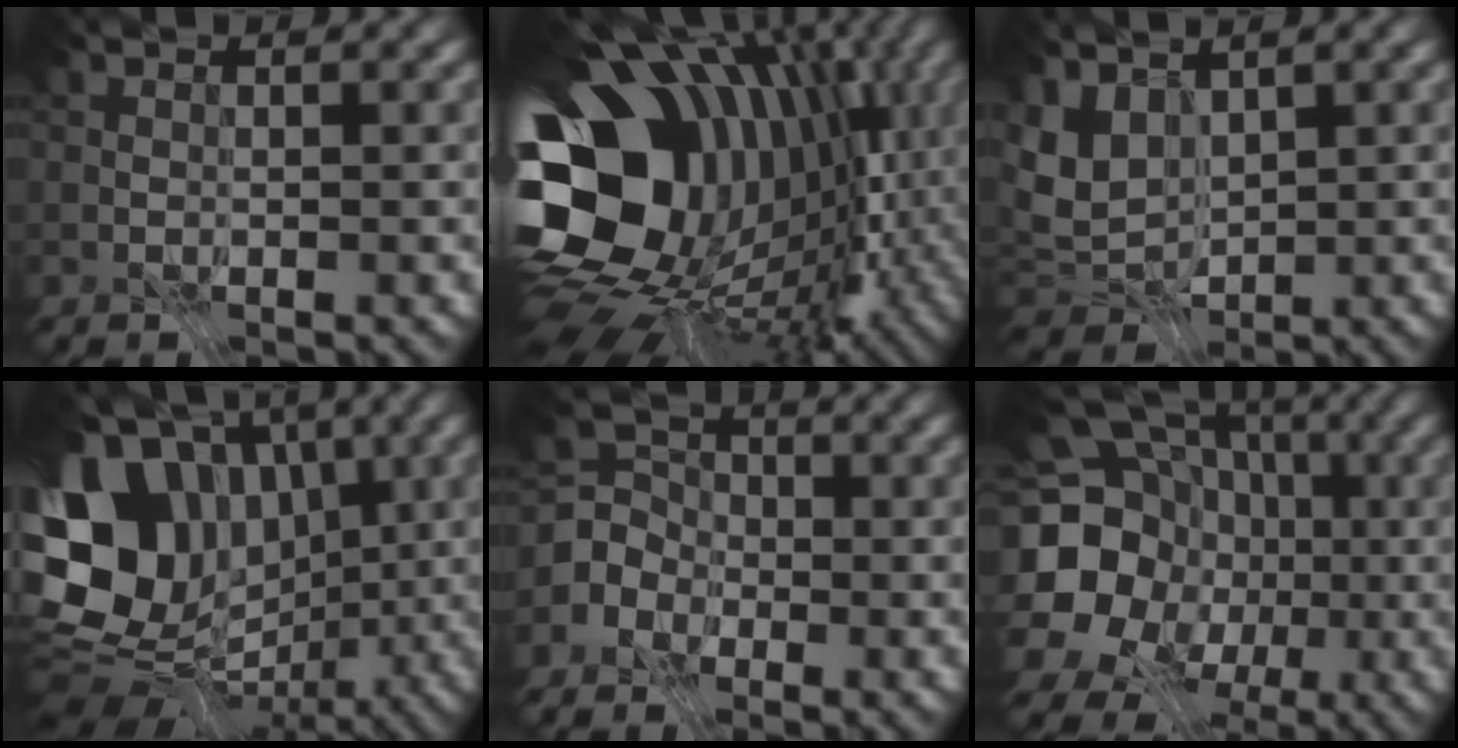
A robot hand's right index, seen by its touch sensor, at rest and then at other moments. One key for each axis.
{"total": 19.3, "fx": 0.6, "fy": 14.3, "fz": 13.0, "tx": -0.245, "ty": -0.025, "tz": 0.042}
{"total": 5.3, "fx": 1.7, "fy": 3.6, "fz": 3.5, "tx": -0.078, "ty": 0.001, "tz": 0.028}
{"total": 15.1, "fx": 0.3, "fy": 11.9, "fz": 9.4, "tx": -0.196, "ty": 0.023, "tz": 0.008}
{"total": 4.2, "fx": -2.3, "fy": 3.5, "fz": 0.6, "tx": 0.009, "ty": 0.013, "tz": -0.068}
{"total": 20.2, "fx": -2.6, "fy": 17.9, "fz": 9.1, "tx": -0.177, "ty": -0.017, "tz": -0.072}